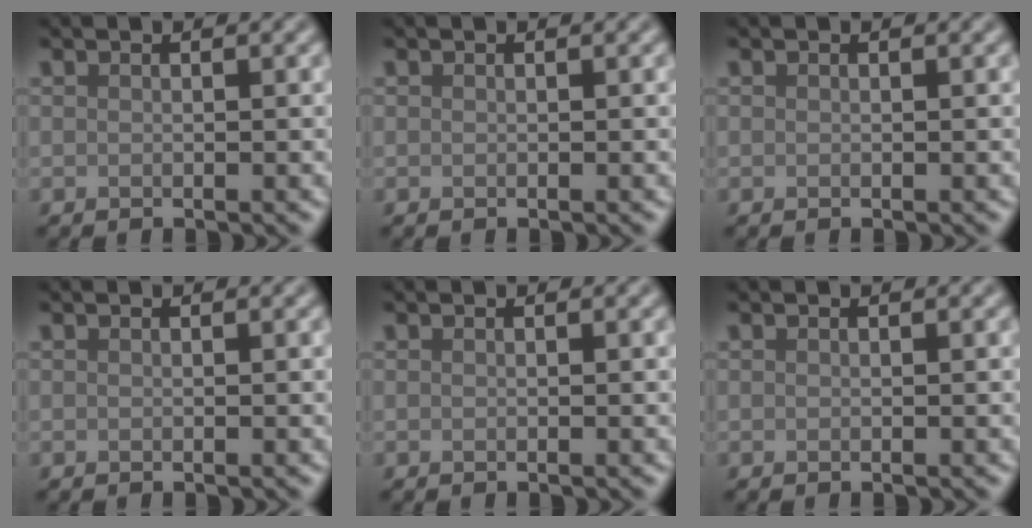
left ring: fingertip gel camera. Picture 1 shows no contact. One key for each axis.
{"total": 0.0}
{"total": 0.0}
{"total": 0.0}
{"total": 0.0}
{"total": 0.0}